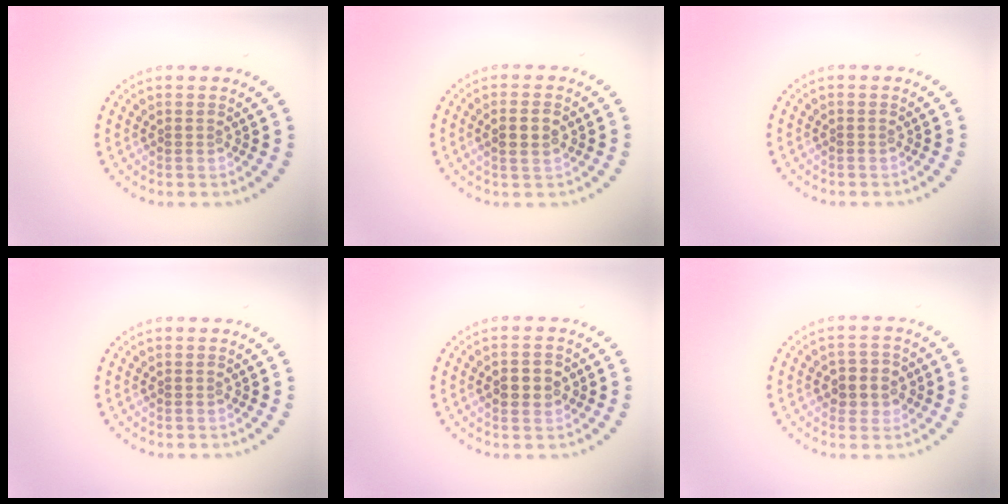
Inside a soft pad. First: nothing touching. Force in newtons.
{"total": 2.4, "press": 2.3, "slide": 0.6}
{"total": 0.0}
{"total": 0.0}
{"total": 2.6, "press": 2.6, "slide": 0.2}
{"total": 2.9, "press": 2.8, "slide": 0.9}